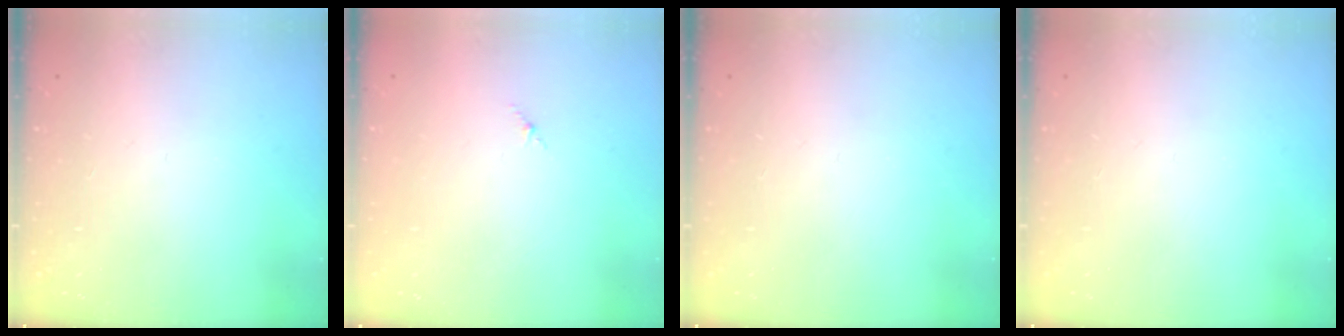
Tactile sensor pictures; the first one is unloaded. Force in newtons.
{"total": 1.8, "press": 1.7, "slide": 0.6}
{"total": 0.0}
{"total": 0.0}